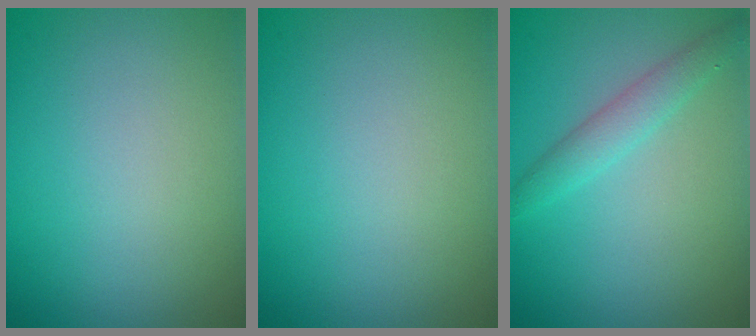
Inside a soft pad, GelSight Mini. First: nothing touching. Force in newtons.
{"total": 0.0}
{"total": 2.2, "press": 2.2, "slide": 0.1}